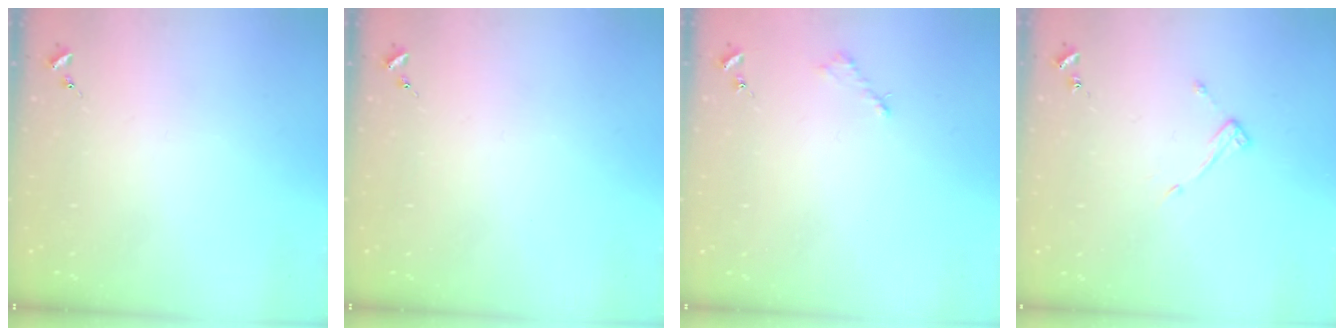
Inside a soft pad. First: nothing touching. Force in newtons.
{"total": 0.0}
{"total": 2.6, "press": 2.5, "slide": 0.3}
{"total": 7.1, "press": 7.1, "slide": 0.5}